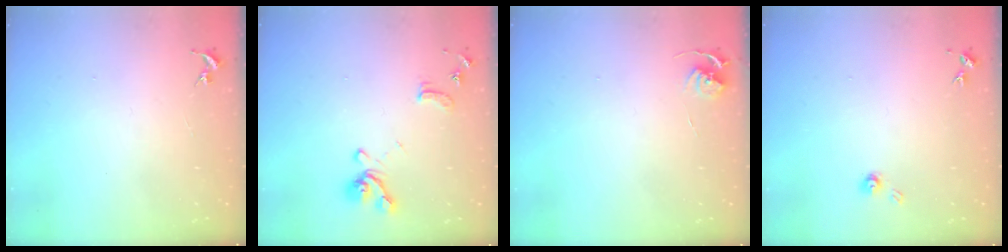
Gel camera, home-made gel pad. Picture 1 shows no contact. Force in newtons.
{"total": 12.8, "press": 12.7, "slide": 1.4}
{"total": 5.3, "press": 5.2, "slide": 0.6}
{"total": 4.0, "press": 4.0, "slide": 0.3}